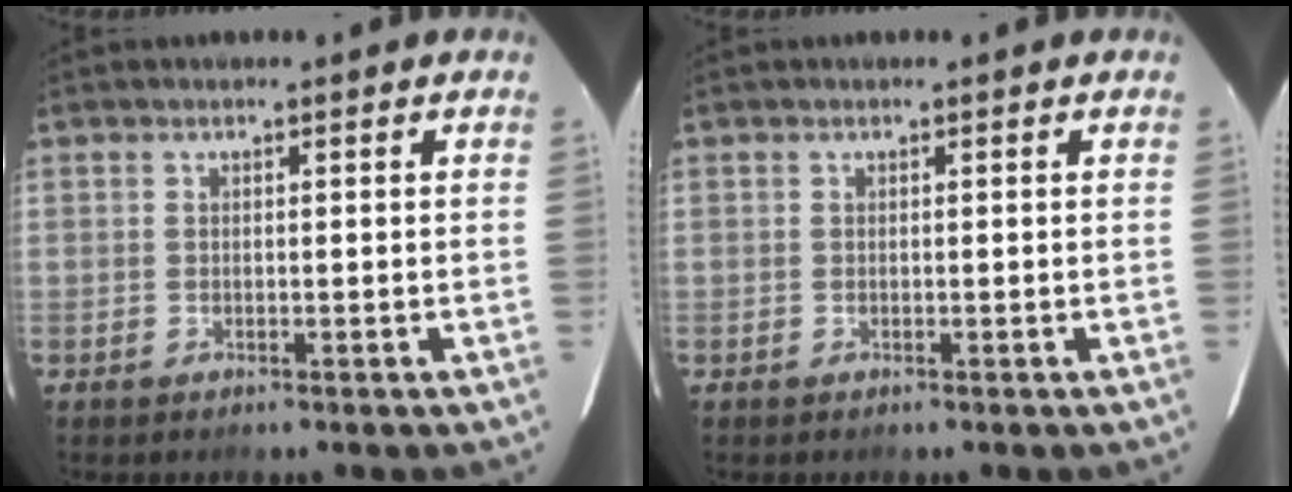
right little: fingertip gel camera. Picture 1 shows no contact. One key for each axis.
{"total": 0.0}